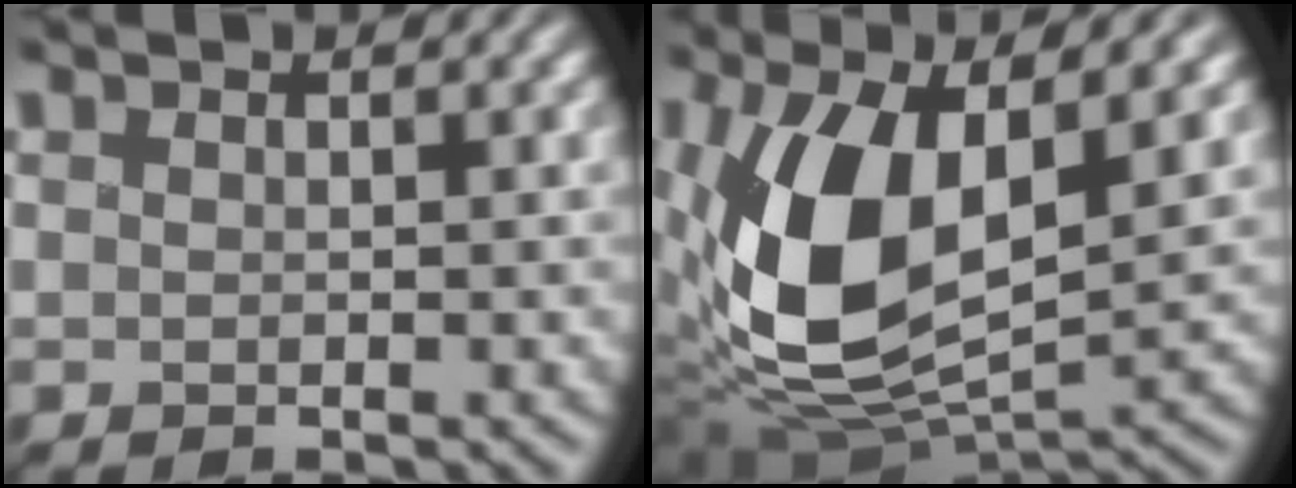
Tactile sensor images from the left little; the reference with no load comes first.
{"total": 11.1, "force": [1.1, 5.7, 9.5], "torque": [-0.220, -0.018, 0.030]}